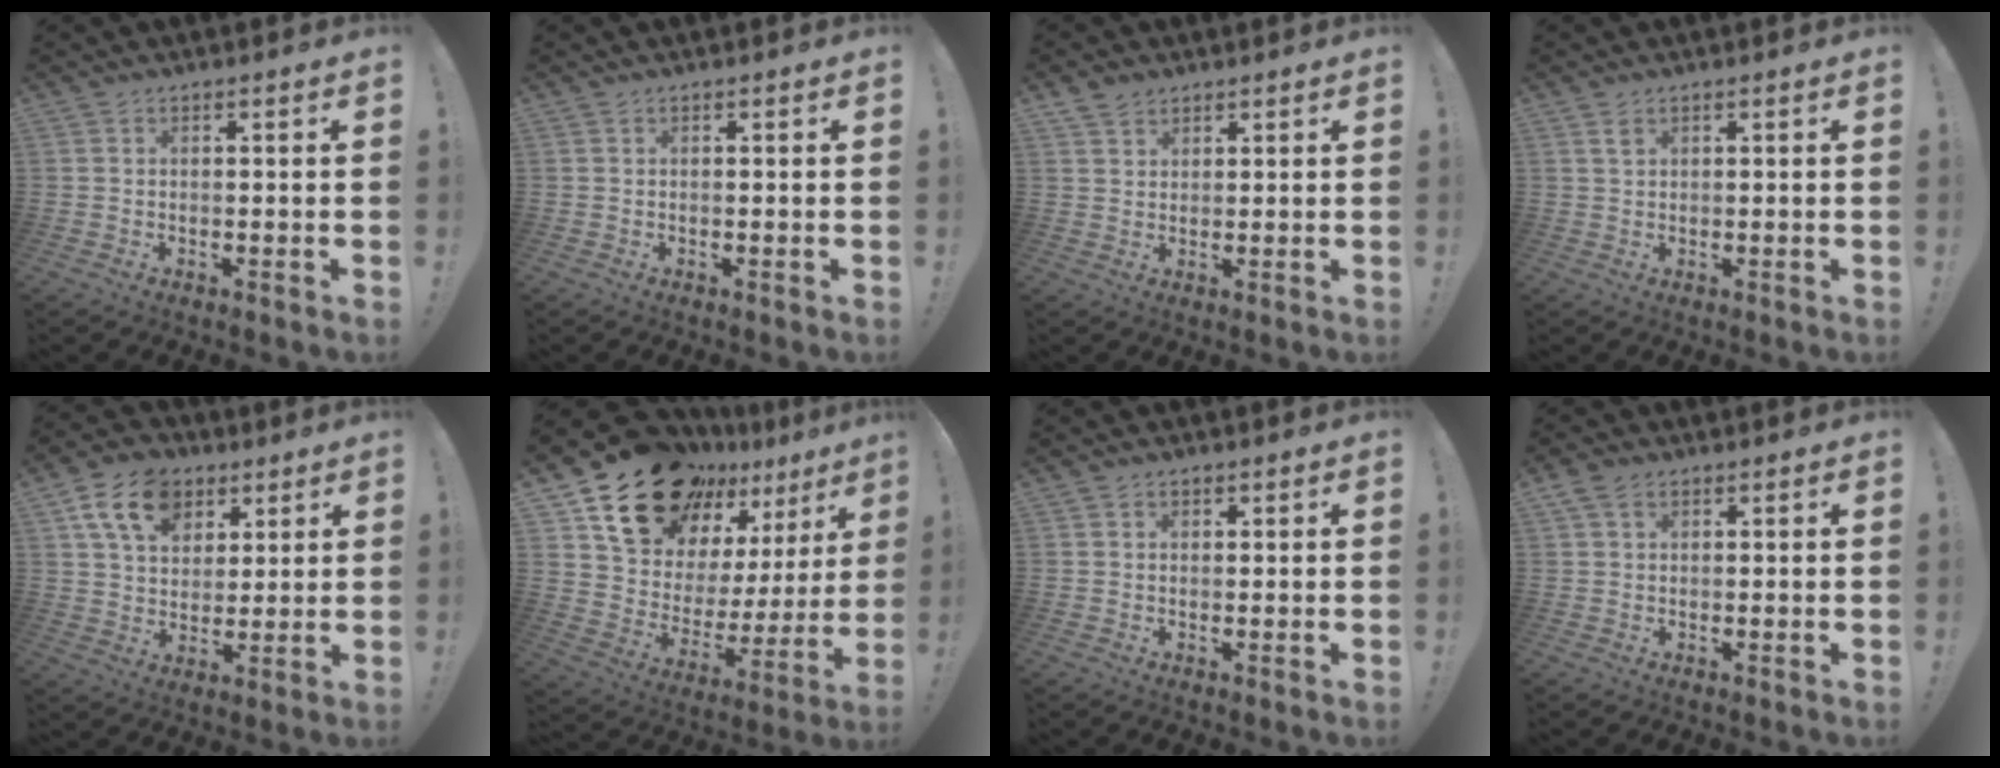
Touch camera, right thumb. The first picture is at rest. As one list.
[{"total": 0.0}, {"total": 3.8, "force": [2.9, 2.4, 0.8], "torque": [-0.012, -0.012, 0.055]}, {"total": 1.6, "force": [1.0, 0.8, 0.9], "torque": [-0.008, -0.004, 0.016]}, {"total": 15.4, "force": [7.2, 11.0, 8.1], "torque": [-0.129, -0.023, 0.139]}, {"total": 21.8, "force": [16.7, 11.0, 8.8], "torque": [-0.133, -0.114, 0.314]}, {"total": 0.9, "force": [0.5, 0.7, 0.2], "torque": [0.009, -0.005, 0.007]}, {"total": 3.7, "force": [2.0, 2.5, 1.8], "torque": [-0.034, 0.000, 0.040]}]